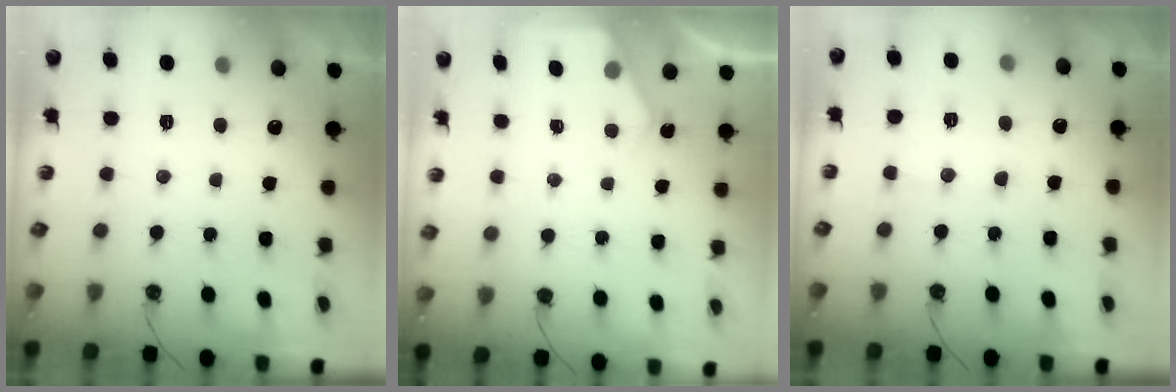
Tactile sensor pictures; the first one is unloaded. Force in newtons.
{"total": 2.1, "press": 2.1, "slide": 0.4}
{"total": 7.9, "press": 7.9, "slide": 0.6}